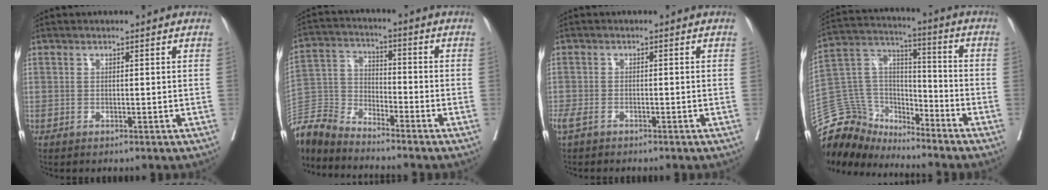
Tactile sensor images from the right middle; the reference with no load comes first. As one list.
[{"total": 8.8, "force": [-8.8, 0.4, 0.4], "torque": [-0.017, 0.010, -0.183]}, {"total": 3.0, "force": [-2.4, 1.2, 1.4], "torque": [-0.035, -0.005, -0.043]}, {"total": 14.2, "force": [-13.4, 4.3, 1.1], "torque": [-0.034, 0.059, -0.251]}]